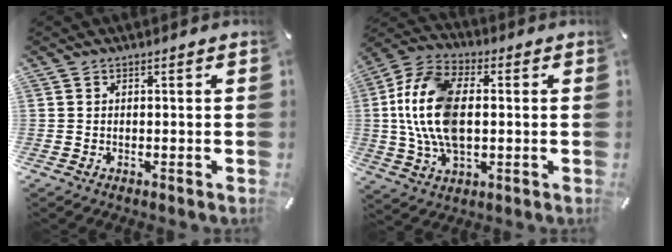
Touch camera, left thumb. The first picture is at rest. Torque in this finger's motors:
{"motor_torque": [0.43, 2.21, 1.65, -1.11, 0.87]}